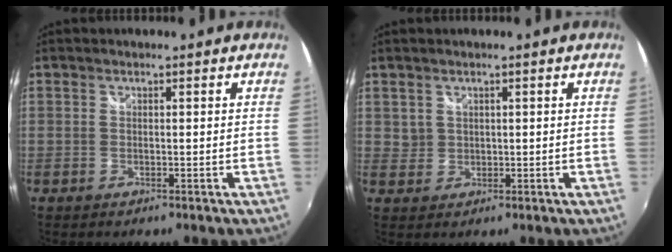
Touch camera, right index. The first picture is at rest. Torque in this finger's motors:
{"motor_torque": [-0.19, 0.12, -0.02, -0.01]}